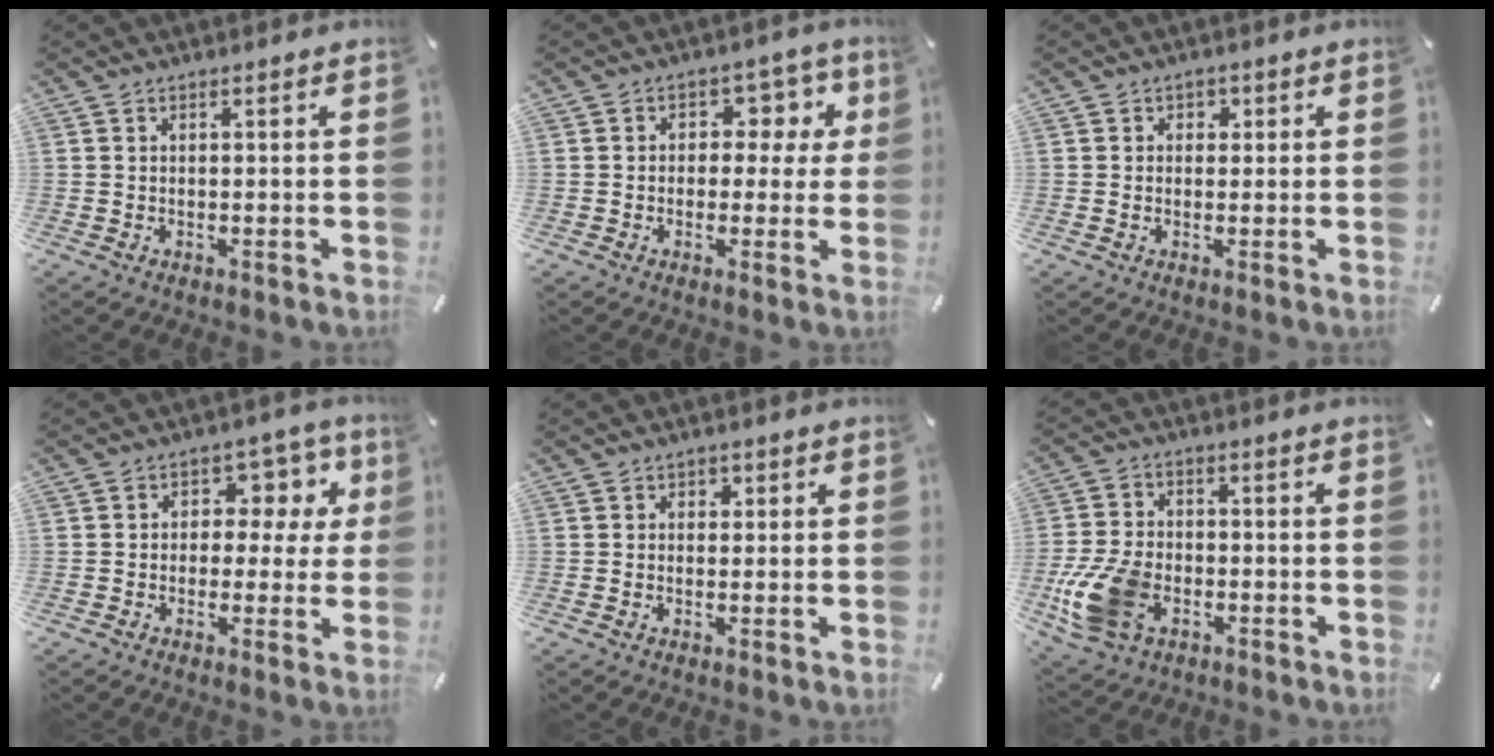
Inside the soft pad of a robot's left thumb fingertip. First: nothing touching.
{"total": 7.3, "force": [1.4, 5.9, 4.1], "torque": [-0.044, -0.002, 0.016]}
{"total": 2.0, "force": [-0.2, 1.8, 0.9], "torque": [-0.001, 0.000, -0.010]}
{"total": 8.7, "force": [1.8, 6.7, 5.2], "torque": [-0.062, -0.006, 0.027]}
{"total": 1.6, "force": [0.0, 1.5, 0.7], "torque": [0.001, 0.000, -0.007]}
{"total": 13.0, "force": [-4.3, 8.8, 8.5], "torque": [-0.185, 0.012, -0.073]}